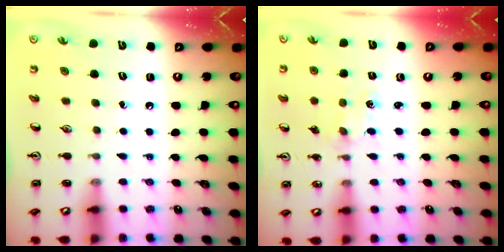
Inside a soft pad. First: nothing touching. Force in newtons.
{"total": 0.0}